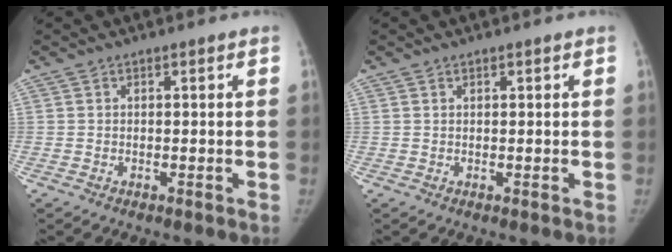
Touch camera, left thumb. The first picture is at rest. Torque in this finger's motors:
{"motor_torque": [1.45, 1.31, 1.17, -1.35, 0.54]}